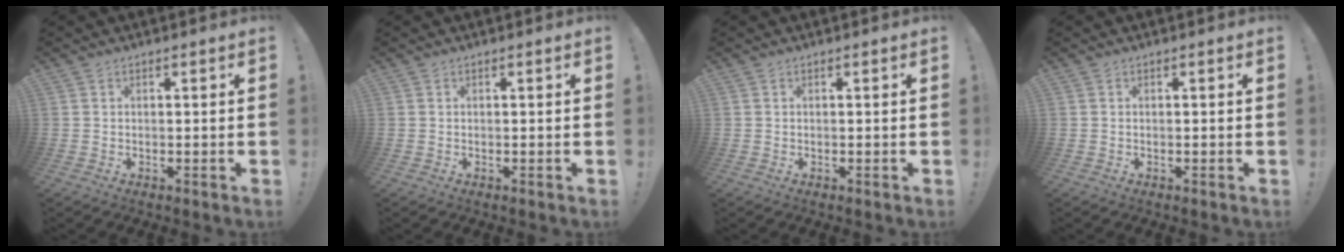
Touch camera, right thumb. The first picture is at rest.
{"total": 0.0}
{"total": 0.0}
{"total": 0.0}